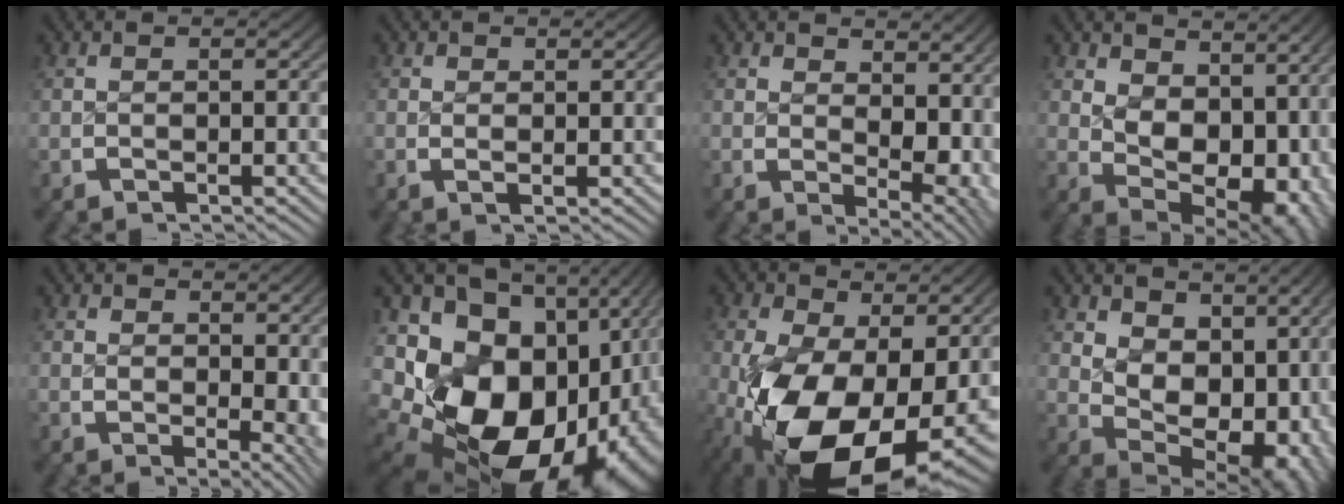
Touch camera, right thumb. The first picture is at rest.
{"total": 0.8, "force": [0.3, 0.2, 0.6], "torque": [-0.013, -0.008, 0.009]}
{"total": 4.6, "force": [0.9, 2.5, 3.8], "torque": [-0.043, -0.026, 0.027]}
{"total": 9.6, "force": [0.0, 6.0, 7.4], "torque": [-0.136, -0.051, 0.024]}
{"total": 3.3, "force": [0.8, 1.6, 2.7], "torque": [-0.027, -0.022, 0.021]}
{"total": 24.6, "force": [-2.2, 16.9, 17.7], "torque": [-0.322, -0.072, -0.006]}
{"total": 17.3, "force": [-4.0, 10.6, 13.1], "torque": [-0.251, -0.082, -0.024]}
{"total": 11.1, "force": [-0.2, 7.4, 8.2], "torque": [-0.143, -0.050, 0.019]}